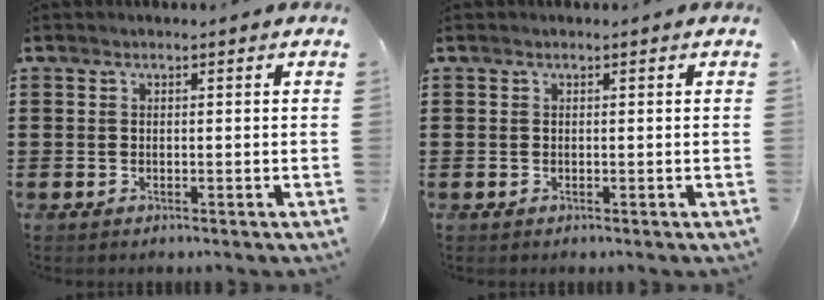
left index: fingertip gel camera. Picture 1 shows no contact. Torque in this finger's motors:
{"motor_torque": [0.29, -0.51, 0.17, 0.02]}